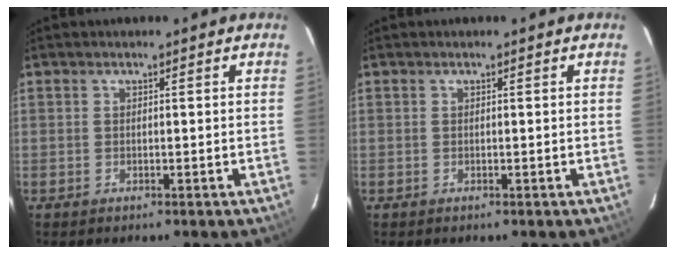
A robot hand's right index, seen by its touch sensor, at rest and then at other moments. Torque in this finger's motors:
{"motor_torque": [0.00, 0.00, 0.05, 0.00]}